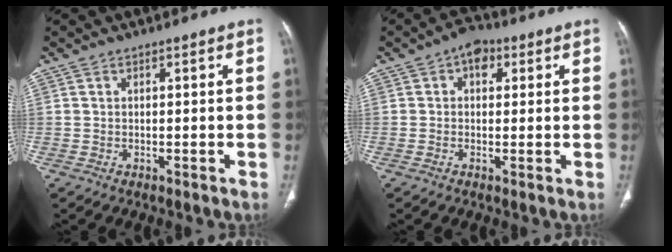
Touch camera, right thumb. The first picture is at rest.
{"total": 4.9, "force": [1.6, 3.4, 3.1], "torque": [-0.021, 0.003, 0.015]}